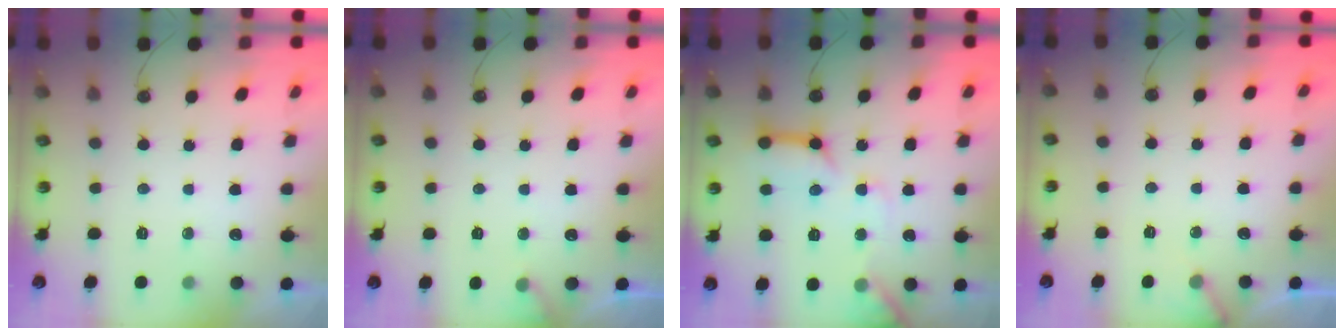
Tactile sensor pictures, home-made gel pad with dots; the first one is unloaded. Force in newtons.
{"total": 5.4, "press": 5.4, "slide": 0.4}
{"total": 13.0, "press": 12.9, "slide": 1.7}
{"total": 3.2, "press": 3.2, "slide": 0.2}